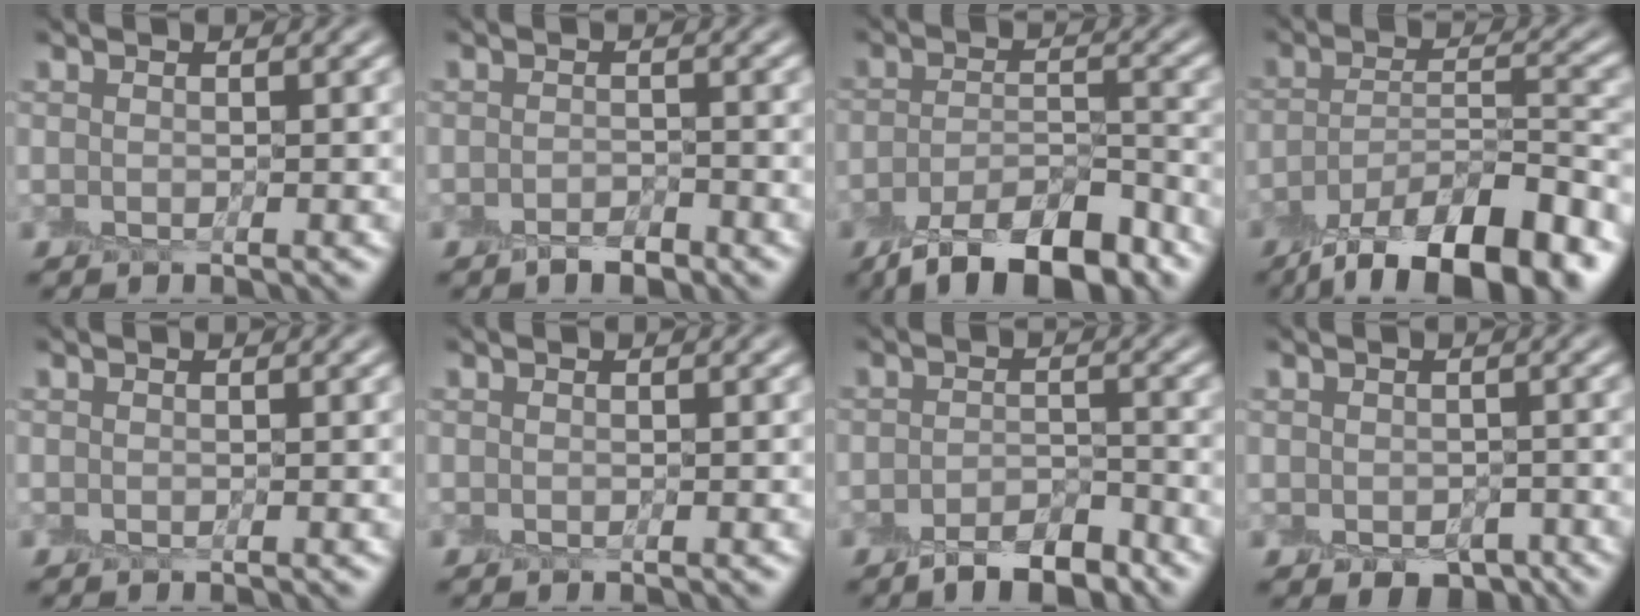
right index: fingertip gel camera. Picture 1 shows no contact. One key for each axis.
{"total": 1.7, "fx": -1.4, "fy": 0.6, "fz": 0.7, "tx": -0.012, "ty": 0.001, "tz": -0.025}
{"total": 8.7, "fx": -6.4, "fy": 2.9, "fz": 5.2, "tx": -0.085, "ty": -0.011, "tz": -0.107}
{"total": 11.7, "fx": -8.2, "fy": 3.6, "fz": 7.6, "tx": -0.128, "ty": -0.009, "tz": -0.140}
{"total": 0.0}
{"total": 0.0}
{"total": 4.2, "fx": -3.2, "fy": 1.7, "fz": 2.2, "tx": -0.030, "ty": 0.000, "tz": -0.053}
{"total": 3.2, "fx": -1.8, "fy": 2.1, "fz": 1.6, "tx": -0.018, "ty": -0.018, "tz": -0.021}